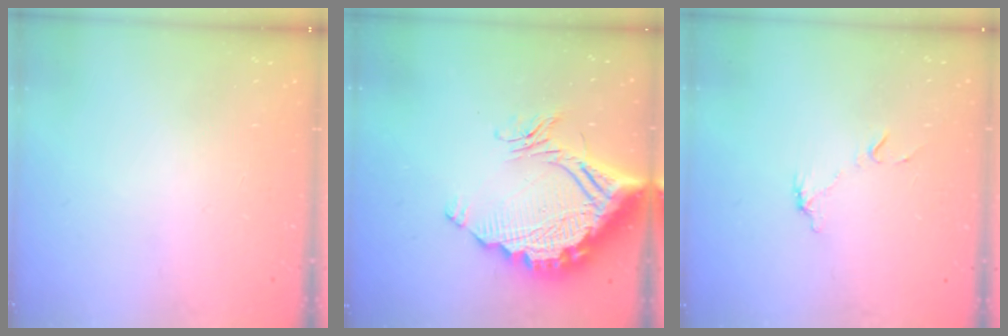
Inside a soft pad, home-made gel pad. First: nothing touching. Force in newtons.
{"total": 19.1, "press": 19.0, "slide": 1.9}
{"total": 5.9, "press": 5.9, "slide": 0.4}